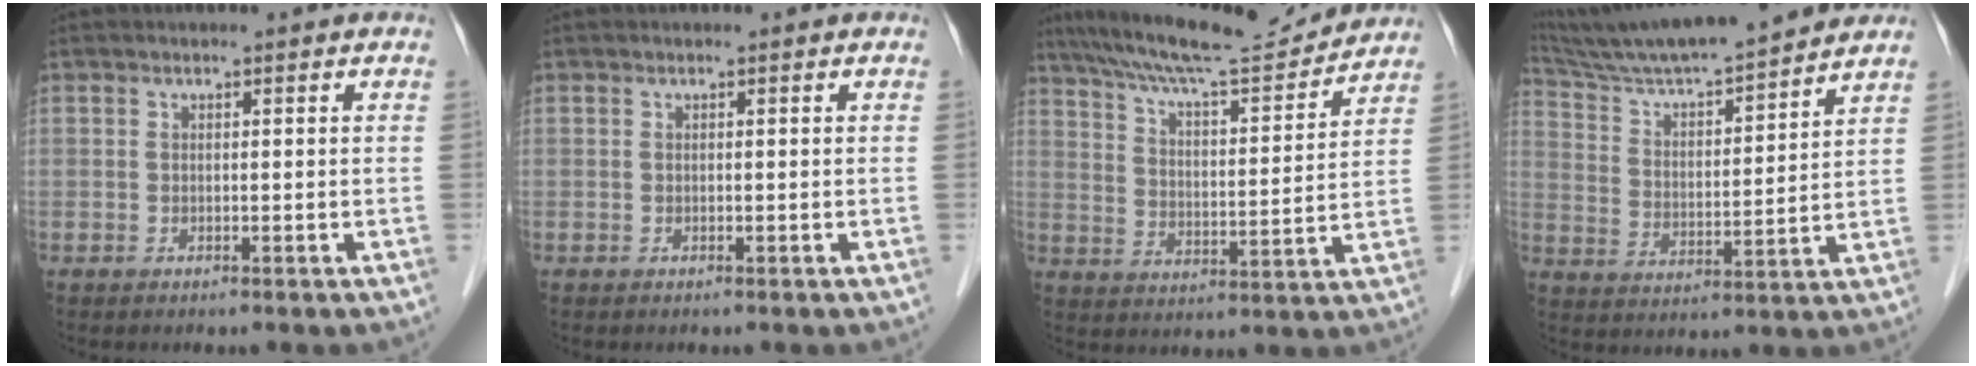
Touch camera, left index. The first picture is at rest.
{"total": 0.0}
{"total": 15.7, "force": [14.6, 0.9, 5.6], "torque": [-0.103, 0.008, 0.227]}
{"total": 18.0, "force": [16.3, 0.6, 7.6], "torque": [-0.137, 0.013, 0.264]}